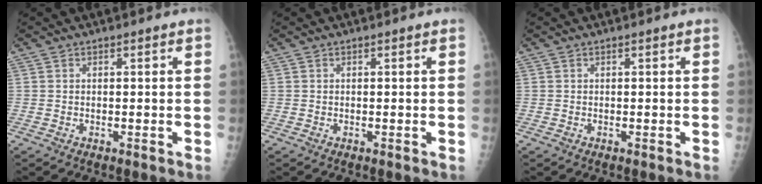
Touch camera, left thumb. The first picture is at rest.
{"total": 0.0}
{"total": 0.0}